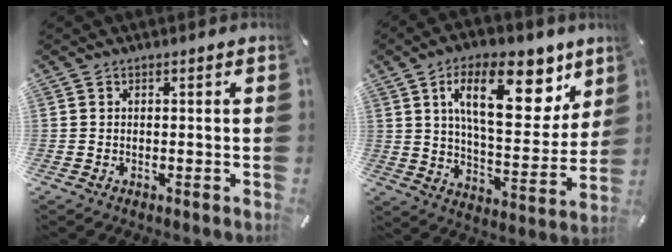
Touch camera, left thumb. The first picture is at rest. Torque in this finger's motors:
{"motor_torque": [2.45, 2.56, 2.20, -0.57, 0.54]}